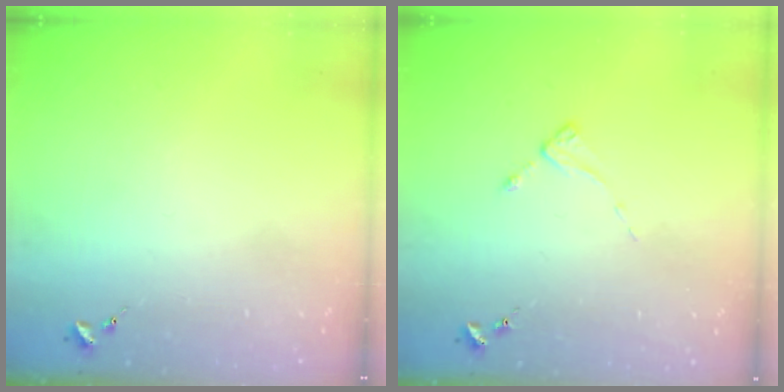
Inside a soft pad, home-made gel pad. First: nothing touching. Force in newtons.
{"total": 2.0, "press": 2.0, "slide": 0.3}